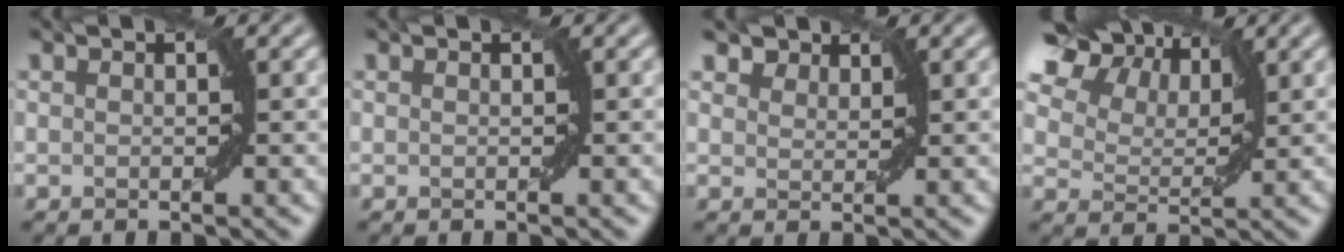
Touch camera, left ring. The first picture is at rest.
{"total": 0.0}
{"total": 1.9, "force": [1.7, 0.8, 0.3], "torque": [-0.012, 0.002, 0.033]}
{"total": 11.7, "force": [6.7, 7.2, 6.4], "torque": [-0.117, 0.037, 0.108]}